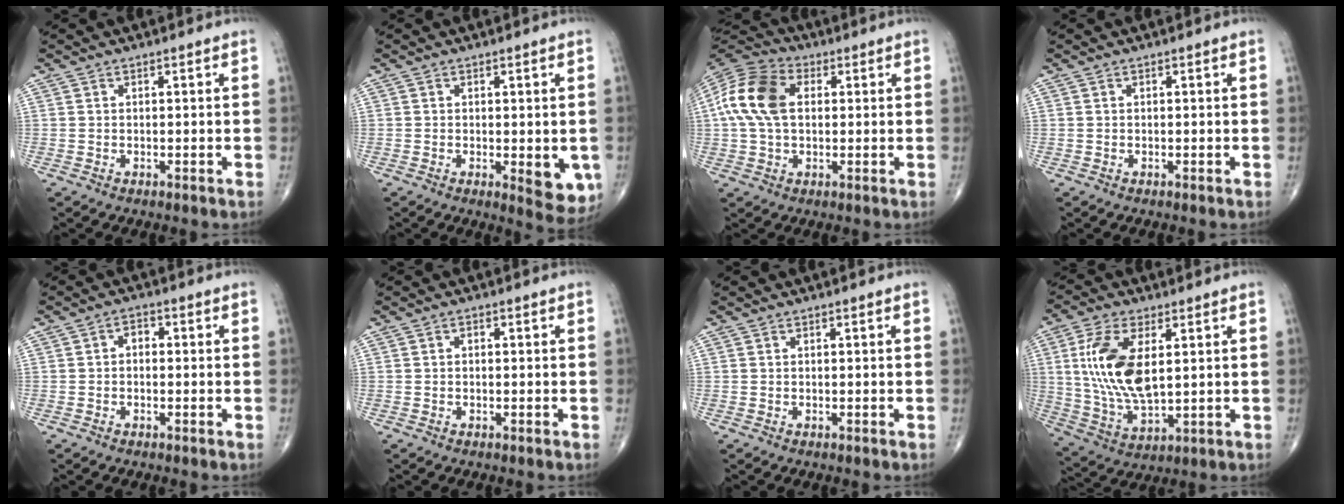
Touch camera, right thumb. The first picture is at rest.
{"total": 6.6, "force": [-1.3, 2.8, 5.8], "torque": [-0.057, -0.014, -0.011]}
{"total": 13.3, "force": [1.9, 8.6, 10.0], "torque": [-0.203, 0.026, 0.027]}
{"total": 0.0}
{"total": 2.2, "force": [-0.1, 1.5, 1.6], "torque": [-0.019, 0.010, -0.009]}
{"total": 0.7, "force": [0.1, 0.4, 0.6], "torque": [-0.011, 0.001, 0.000]}
{"total": 0.0}
{"total": 14.8, "force": [3.0, 7.0, 12.7], "torque": [-0.260, -0.015, 0.067]}